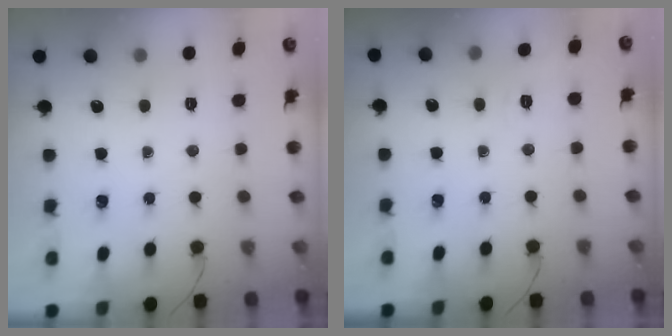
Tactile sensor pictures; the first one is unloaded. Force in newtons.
{"total": 1.7, "press": 0.0, "slide": 1.7}